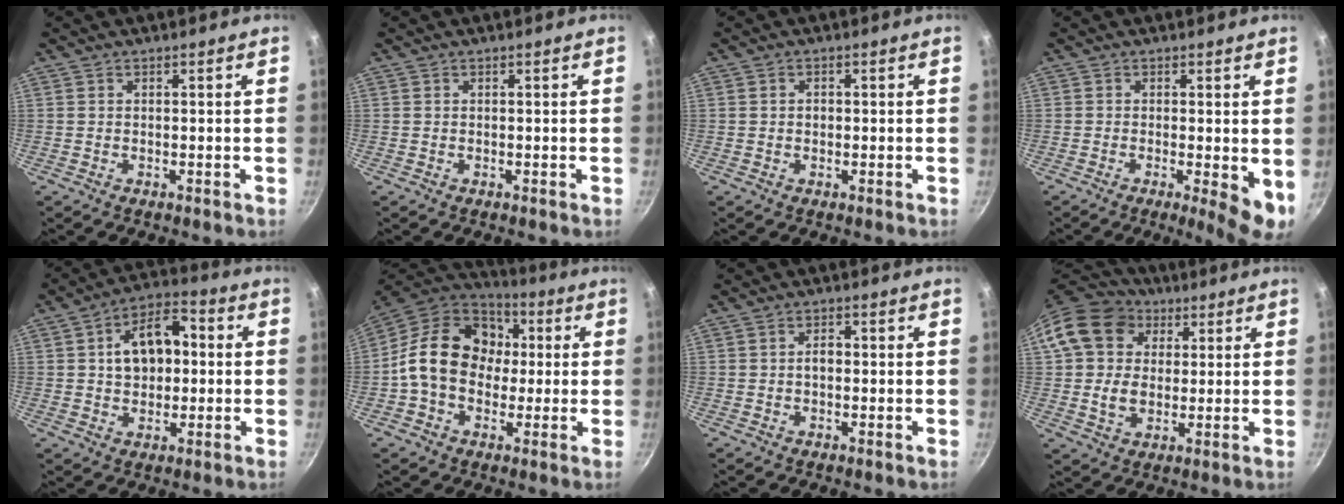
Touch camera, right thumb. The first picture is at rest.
{"total": 0.0}
{"total": 1.1, "force": [0.0, 1.0, 0.6], "torque": [-0.008, 0.005, 0.000]}
{"total": 6.6, "force": [-0.9, 1.6, 6.3], "torque": [-0.079, -0.012, -0.010]}
{"total": 12.5, "force": [1.2, 8.5, 9.1], "torque": [-0.109, 0.025, 0.010]}
{"total": 18.9, "force": [0.9, 14.7, 11.8], "torque": [-0.166, 0.038, 0.000]}
{"total": 2.2, "force": [-0.2, 1.5, 1.7], "torque": [-0.021, 0.008, -0.005]}
{"total": 16.3, "force": [4.4, 13.0, 8.8], "torque": [-0.155, 0.018, 0.067]}